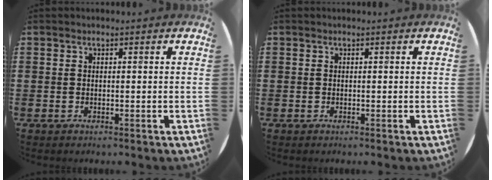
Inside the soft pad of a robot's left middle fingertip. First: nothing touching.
{"total": 0.0}